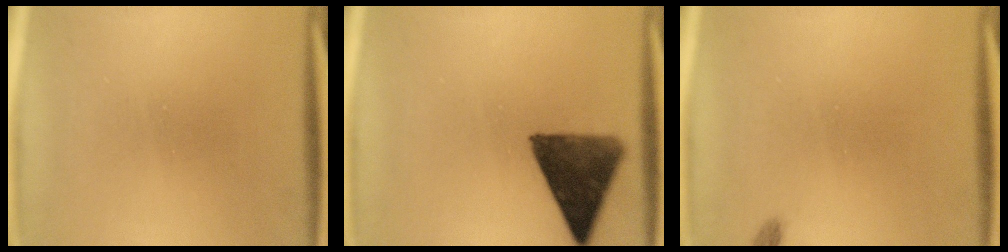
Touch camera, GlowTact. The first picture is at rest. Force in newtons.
{"total": 11.3}
{"total": 1.1}